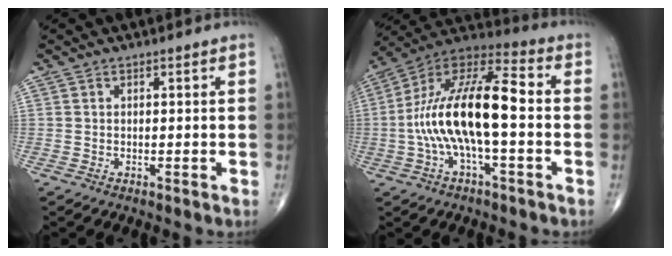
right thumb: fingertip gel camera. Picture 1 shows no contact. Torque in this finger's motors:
{"motor_torque": [0.63, 0.57, 1.93, -0.45, 0.22]}